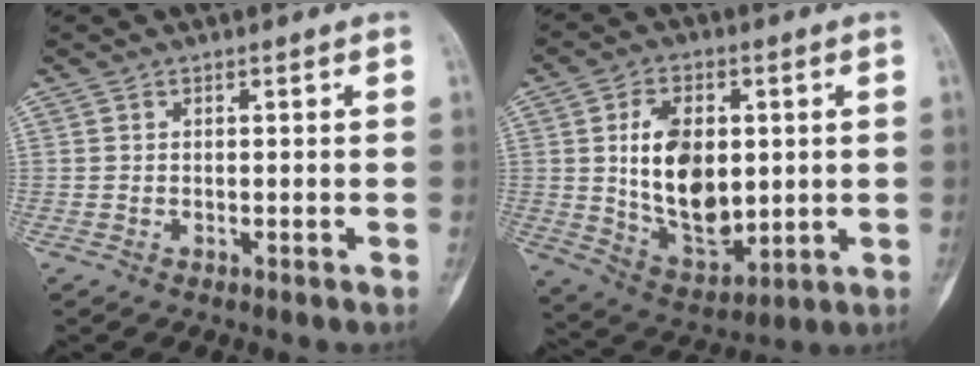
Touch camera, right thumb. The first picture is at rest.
{"total": 15.7, "force": [1.7, 9.8, 12.2], "torque": [-0.176, -0.014, 0.042]}